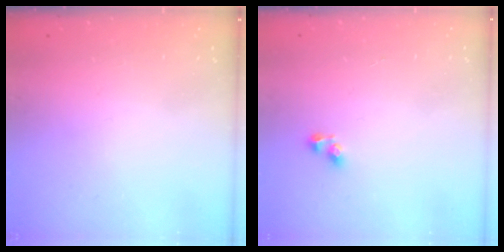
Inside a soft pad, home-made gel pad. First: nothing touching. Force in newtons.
{"total": 2.6, "press": 2.3, "slide": 1.1}